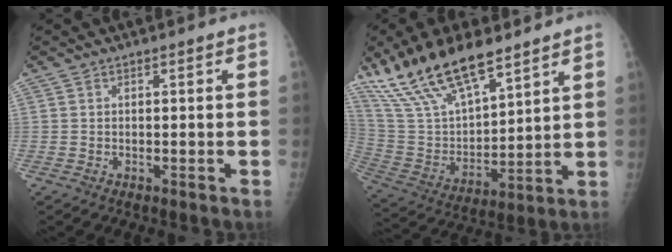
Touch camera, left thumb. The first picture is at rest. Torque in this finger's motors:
{"motor_torque": [0.52, 0.03, 1.20, -1.02, 0.22]}